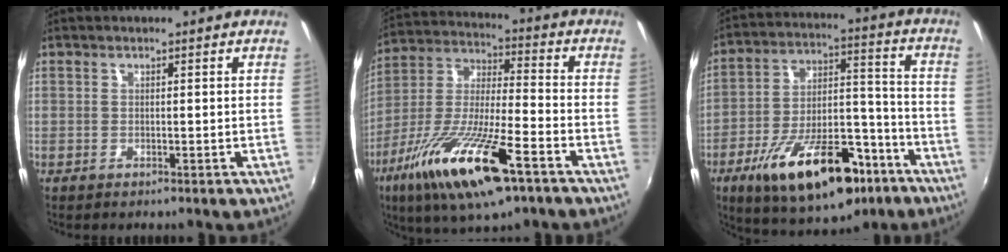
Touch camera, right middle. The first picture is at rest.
{"total": 20.5, "force": [-11.1, 4.9, 16.6], "torque": [-0.323, -0.049, -0.207]}
{"total": 23.3, "force": [-13.3, 10.1, 16.2], "torque": [-0.278, -0.005, -0.195]}